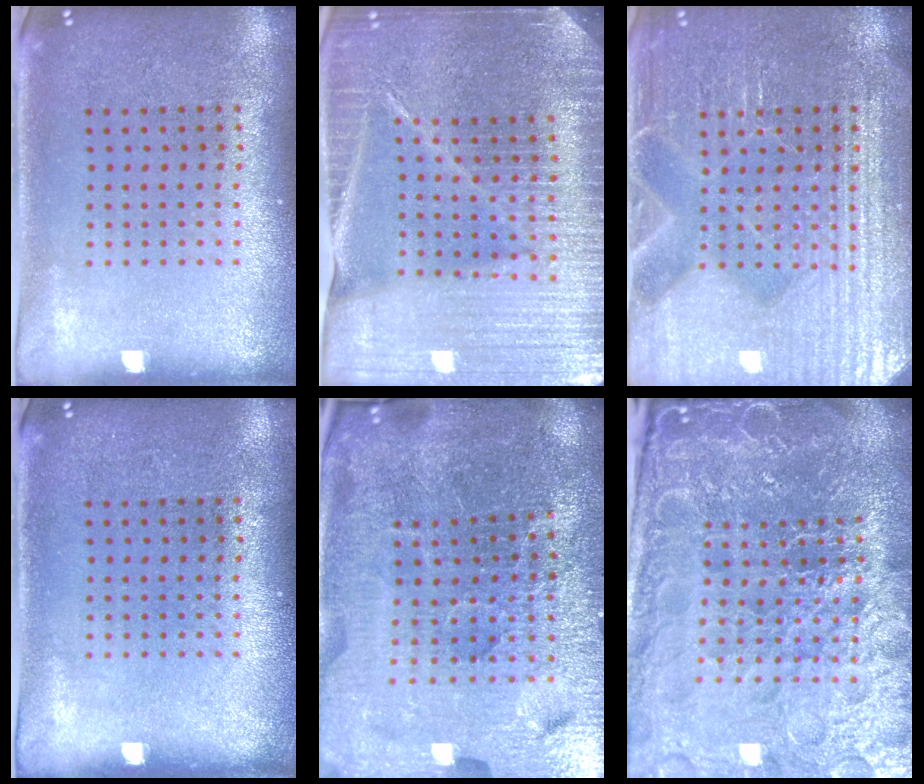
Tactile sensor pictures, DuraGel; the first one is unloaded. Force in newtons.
{"total": 5.1, "press": 4.6, "slide": 2.2}
{"total": 4.4, "press": 4.3, "slide": 0.6}
{"total": 0.0}
{"total": 5.7, "press": 5.2, "slide": 2.2}
{"total": 6.9, "press": 6.0, "slide": 3.3}